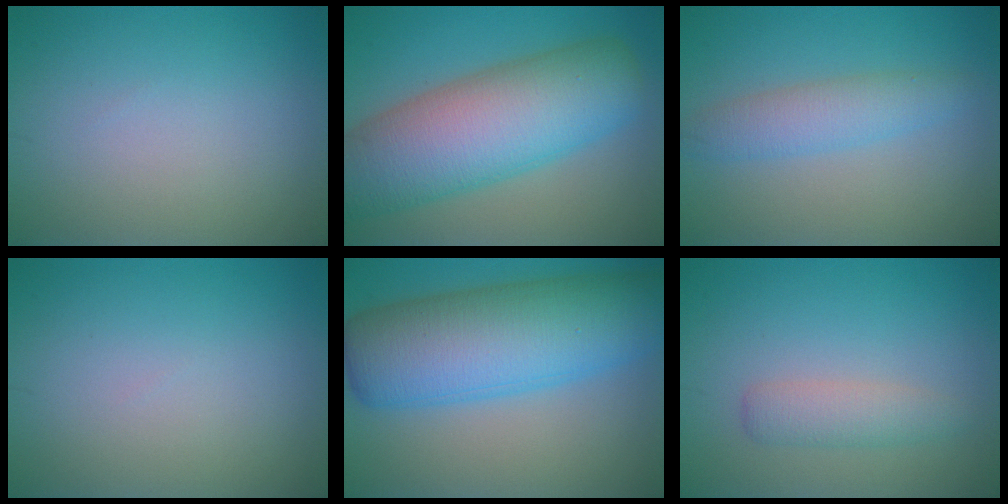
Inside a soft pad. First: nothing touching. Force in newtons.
{"total": 12.0, "press": 12.0, "slide": 0.5}
{"total": 3.2, "press": 3.2, "slide": 0.1}
{"total": 0.0}
{"total": 11.8, "press": 11.8, "slide": 0.3}
{"total": 2.2, "press": 2.2, "slide": 0.0}